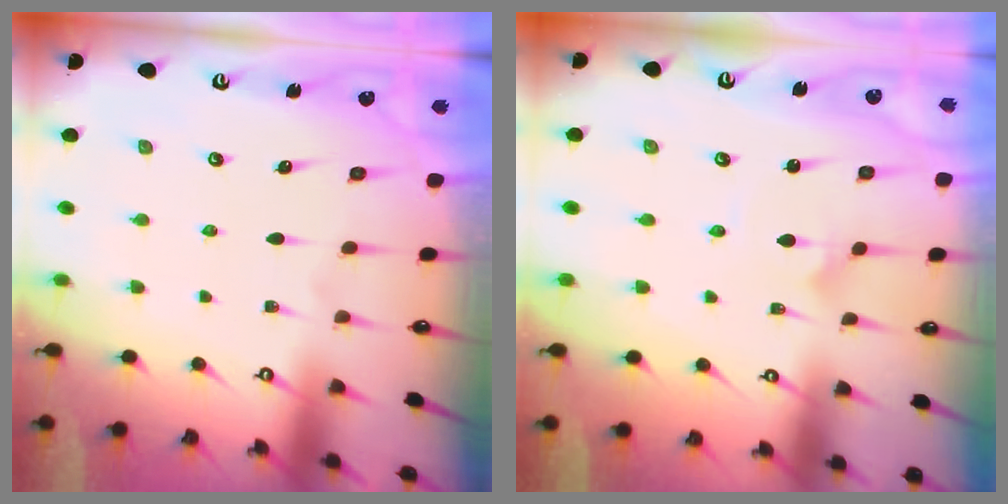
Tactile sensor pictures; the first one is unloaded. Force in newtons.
{"total": 1.5, "press": 1.5, "slide": 0.1}